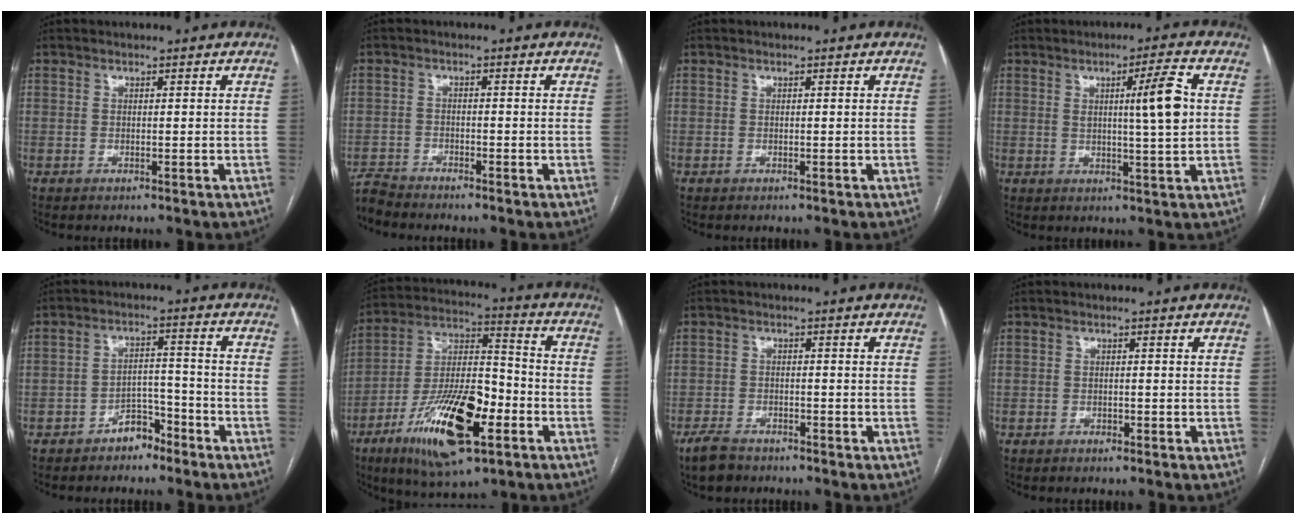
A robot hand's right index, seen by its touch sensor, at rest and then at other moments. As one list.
[{"total": 3.2, "force": [-3.2, -0.1, -0.2], "torque": [0.006, -0.017, -0.061]}, {"total": 0.0}, {"total": 7.2, "force": [1.4, -0.4, 7.0], "torque": [-0.109, -0.003, 0.021]}, {"total": 4.7, "force": [-3.6, 2.5, 1.8], "torque": [-0.022, 0.016, -0.059]}, {"total": 19.2, "force": [-8.5, 5.8, 16.2], "torque": [-0.317, -0.010, -0.142]}, {"total": 4.2, "force": [-3.4, 1.8, 1.6], "torque": [-0.035, -0.003, -0.060]}, {"total": 0.7, "force": [-0.6, 0.4, 0.1], "torque": [-0.003, 0.002, -0.012]}]